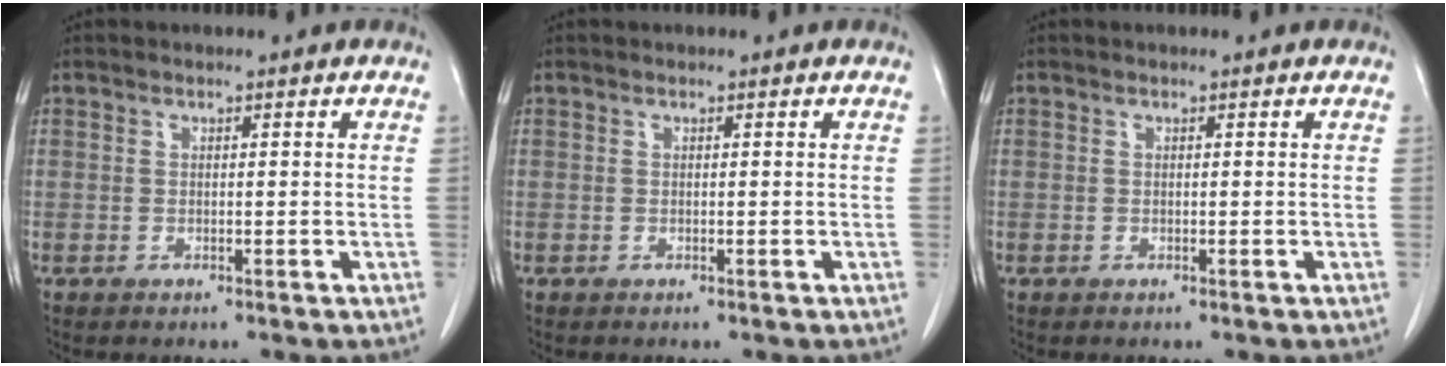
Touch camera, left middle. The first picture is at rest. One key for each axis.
{"total": 0.0}
{"total": 0.0}